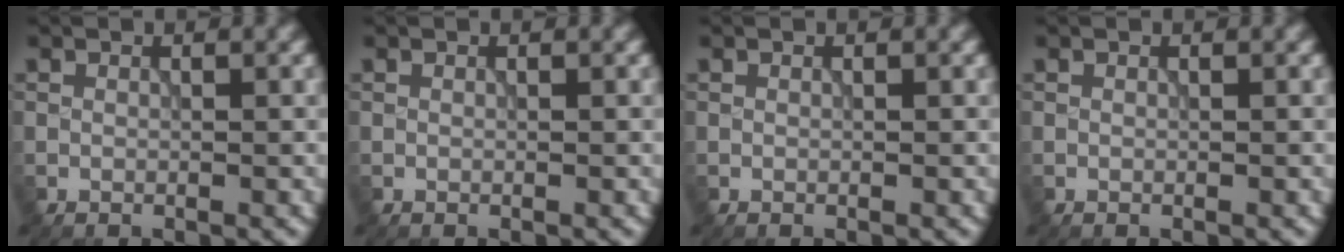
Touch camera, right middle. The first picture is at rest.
{"total": 0.0}
{"total": 0.0}
{"total": 0.0}